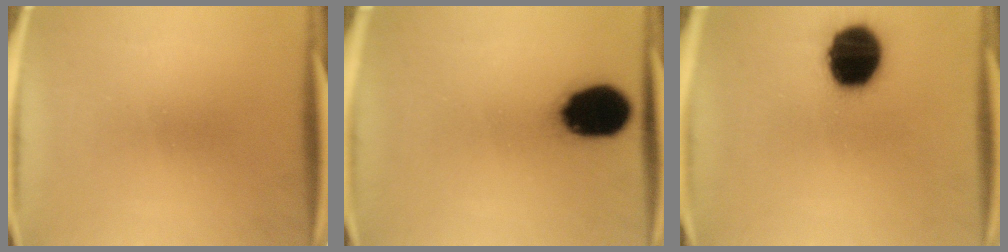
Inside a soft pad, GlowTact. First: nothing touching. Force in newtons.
{"total": 17.0}
{"total": 18.6}